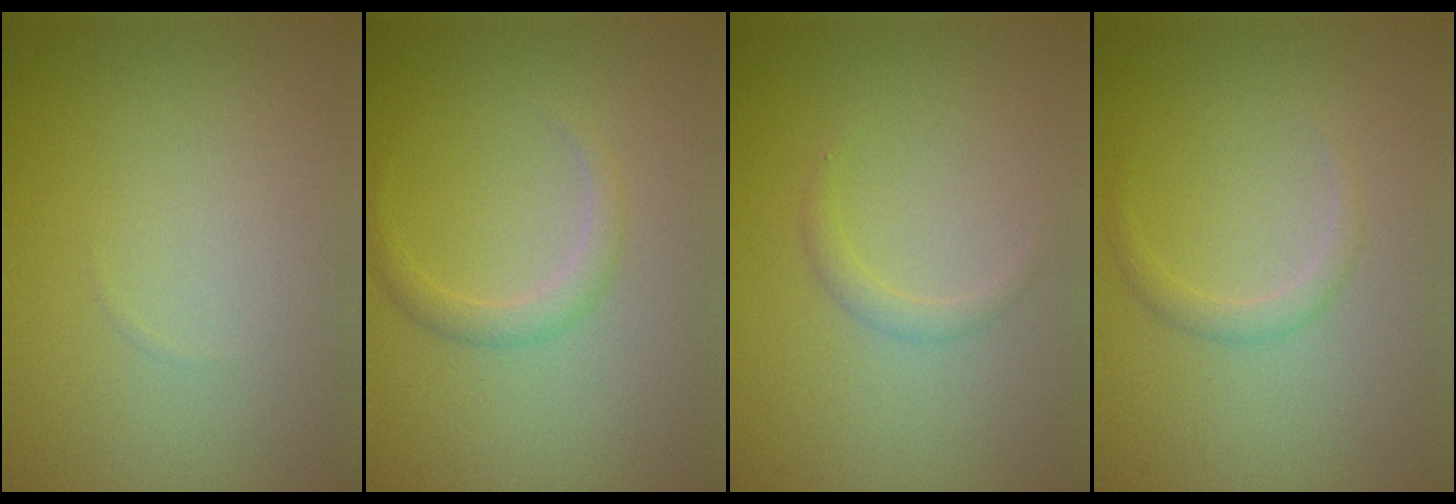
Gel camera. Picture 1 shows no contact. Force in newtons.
{"total": 1.6, "press": 1.5, "slide": 0.2}
{"total": 1.0, "press": 1.0, "slide": 0.1}
{"total": 1.2, "press": 1.2, "slide": 0.0}